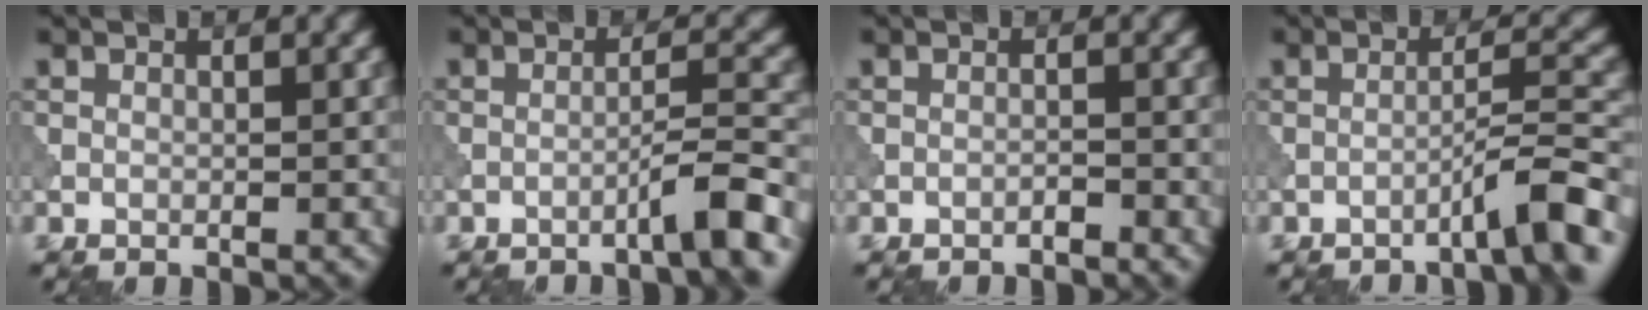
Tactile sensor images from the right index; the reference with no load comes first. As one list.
[{"total": 3.7, "force": [-2.2, 0.1, 3.0], "torque": [-0.040, 0.018, -0.050]}, {"total": 0.8, "force": [-0.6, 0.0, 0.4], "torque": [-0.006, 0.004, -0.015]}, {"total": 4.7, "force": [-3.1, 0.4, 3.5], "torque": [-0.044, 0.021, -0.060]}]